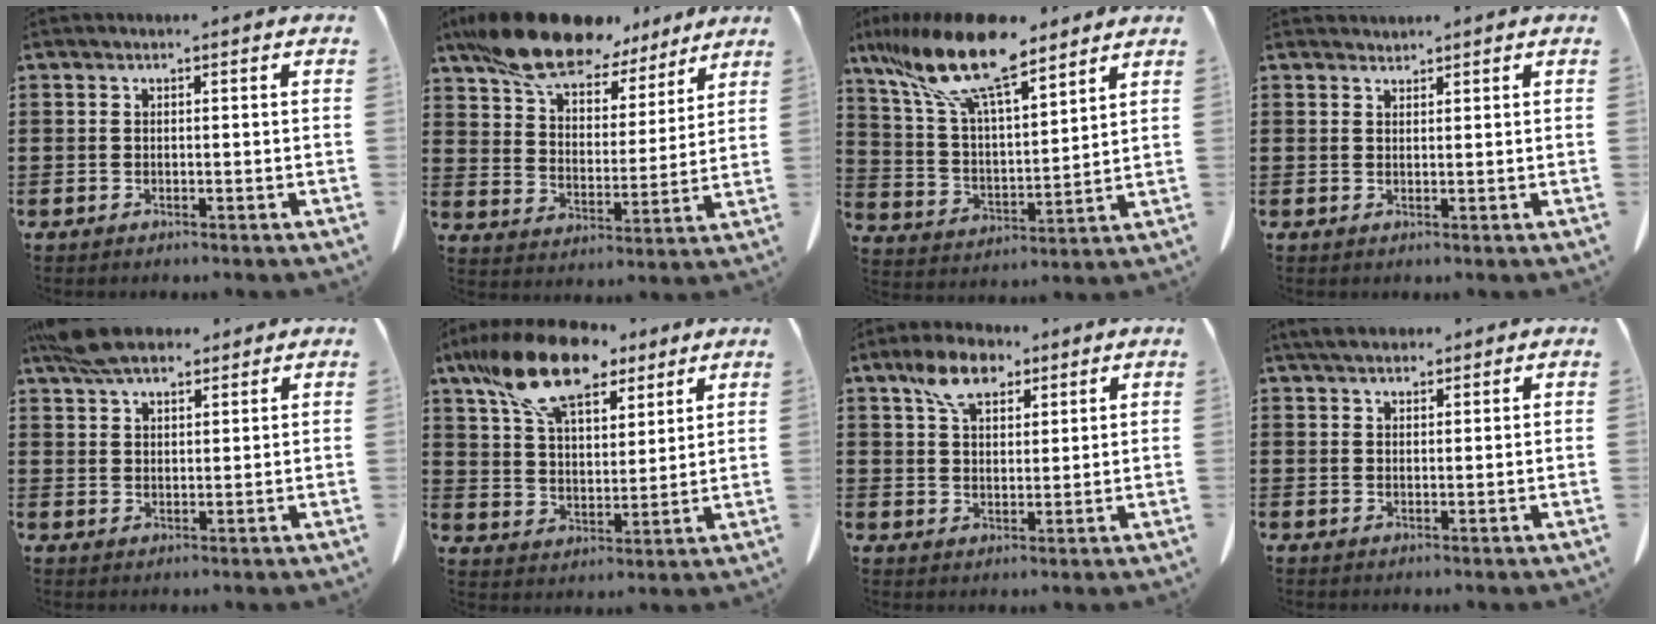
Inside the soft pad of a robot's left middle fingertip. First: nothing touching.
{"total": 12.6, "force": [10.6, 4.3, 5.3], "torque": [-0.135, -0.047, 0.193]}
{"total": 14.6, "force": [10.8, 3.6, 9.2], "torque": [-0.230, -0.049, 0.185]}
{"total": 1.3, "force": [1.3, 0.2, -0.1], "torque": [-0.001, 0.001, 0.026]}
{"total": 7.3, "force": [6.0, 2.4, 3.4], "torque": [-0.083, -0.003, 0.114]}
{"total": 14.6, "force": [10.1, 6.2, 8.6], "torque": [-0.179, -0.018, 0.186]}
{"total": 7.5, "force": [4.8, 4.2, 4.0], "torque": [-0.088, 0.007, 0.088]}
{"total": 3.5, "force": [3.1, 1.1, 1.1], "torque": [-0.029, -0.002, 0.059]}